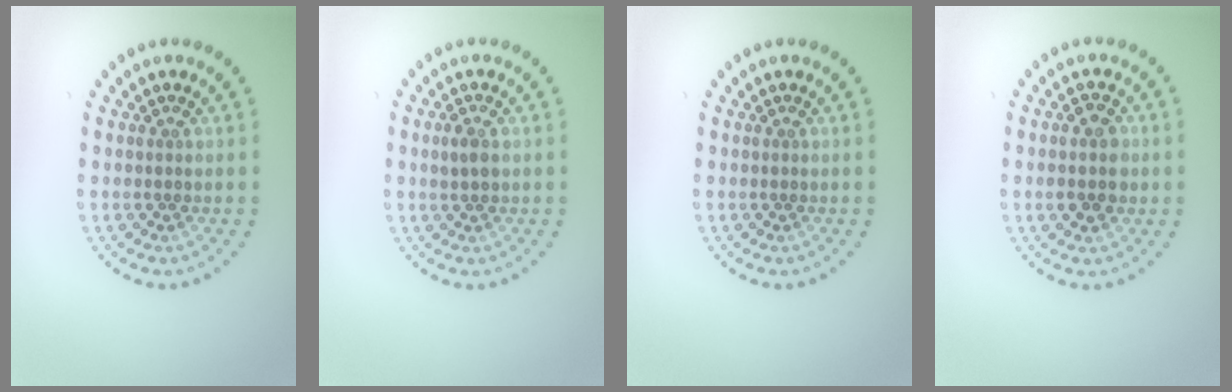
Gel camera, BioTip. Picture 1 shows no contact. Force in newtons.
{"total": 1.5, "press": 1.5, "slide": 0.3}
{"total": 0.0}
{"total": 2.9, "press": 2.8, "slide": 0.2}